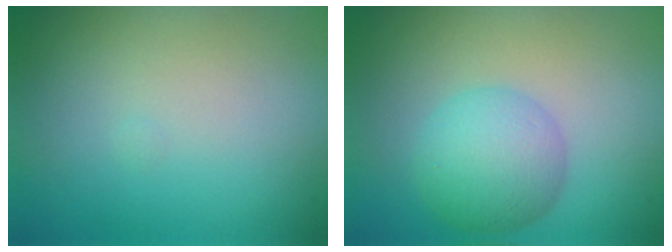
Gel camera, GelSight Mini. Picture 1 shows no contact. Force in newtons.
{"total": 4.7, "press": 4.7, "slide": 0.1}